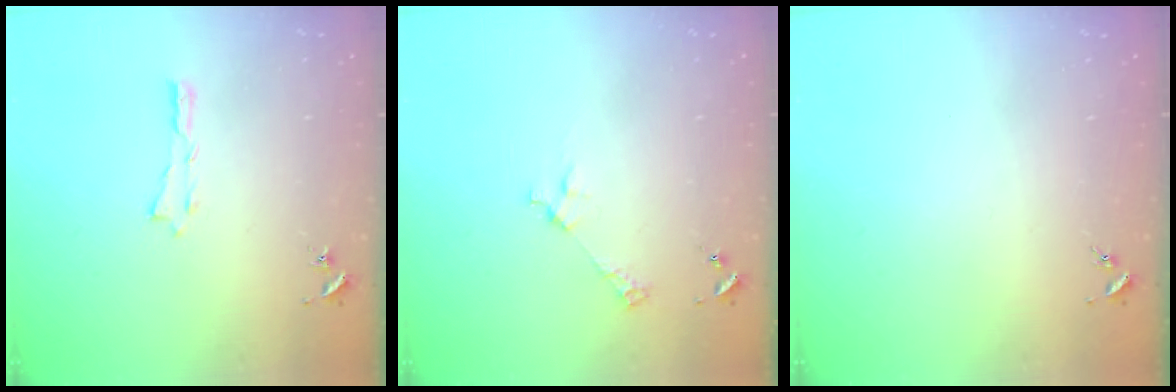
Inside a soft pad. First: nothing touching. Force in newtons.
{"total": 2.9, "press": 2.9, "slide": 0.2}
{"total": 0.0}